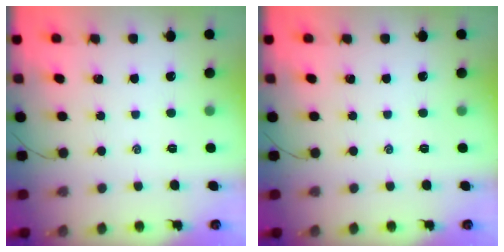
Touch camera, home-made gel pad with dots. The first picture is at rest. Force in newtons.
{"total": 0.0}